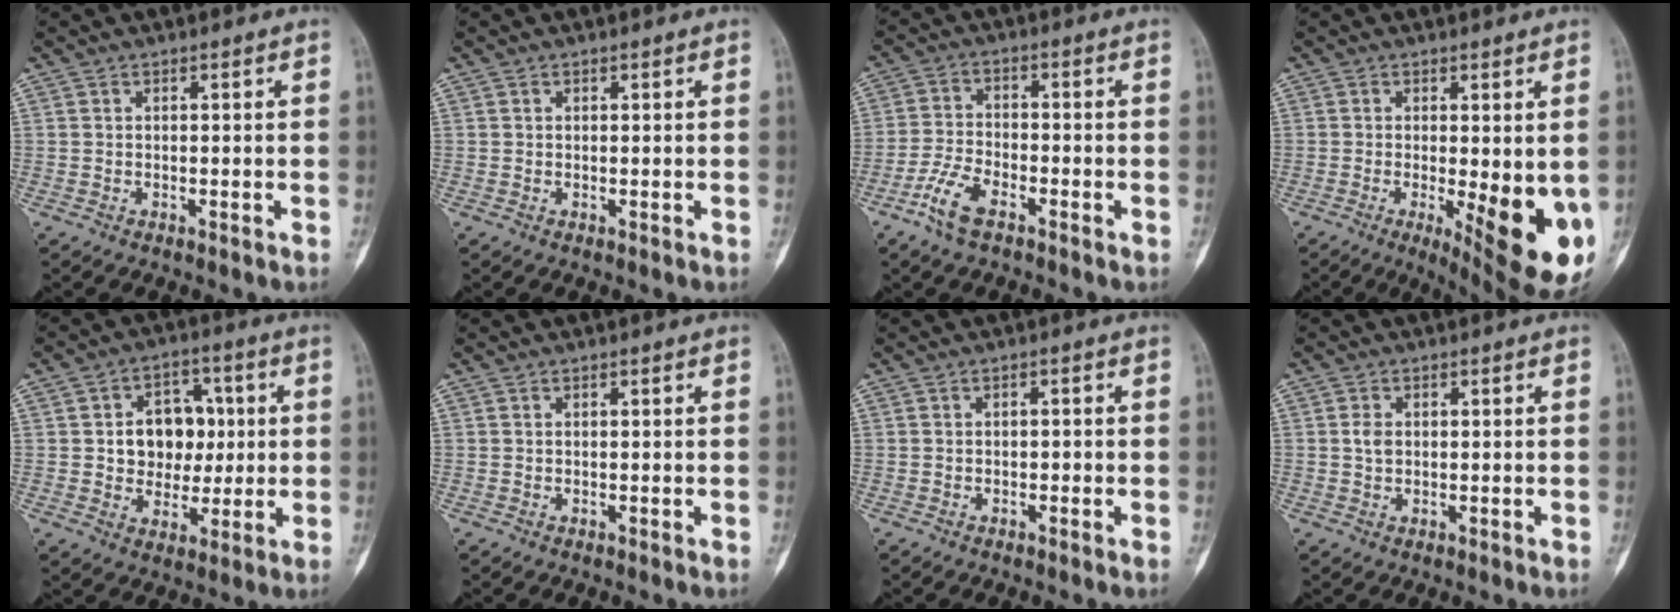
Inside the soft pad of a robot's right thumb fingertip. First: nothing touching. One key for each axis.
{"total": 0.0}
{"total": 6.7, "fx": -4.2, "fy": 2.8, "fz": 4.4, "tx": -0.094, "ty": 0.014, "tz": -0.086}
{"total": 13.9, "fx": -3.1, "fy": 4.5, "fz": 12.8, "tx": -0.140, "ty": -0.022, "tz": -0.027}
{"total": 10.9, "fx": 1.2, "fy": 8.6, "fz": 6.6, "tx": -0.040, "ty": 0.010, "tz": 0.021}
{"total": 0.0}
{"total": 0.5, "fx": -0.3, "fy": 0.4, "fz": 0.2, "tx": 0.002, "ty": 0.002, "tz": -0.009}
{"total": 2.0, "fx": 0.3, "fy": 1.5, "fz": 1.3, "tx": -0.023, "ty": 0.001, "tz": 0.005}